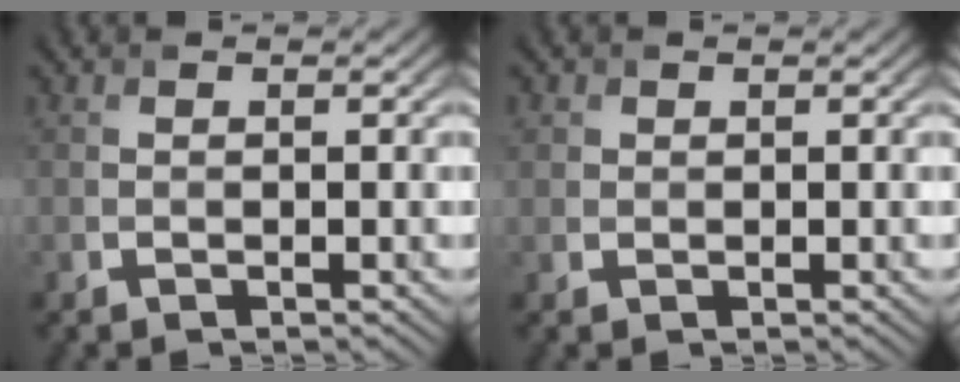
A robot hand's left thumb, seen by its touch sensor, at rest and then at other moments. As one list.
[{"total": 1.1, "force": [0.4, 1.0, 0.2], "torque": [-0.001, -0.003, 0.008]}]